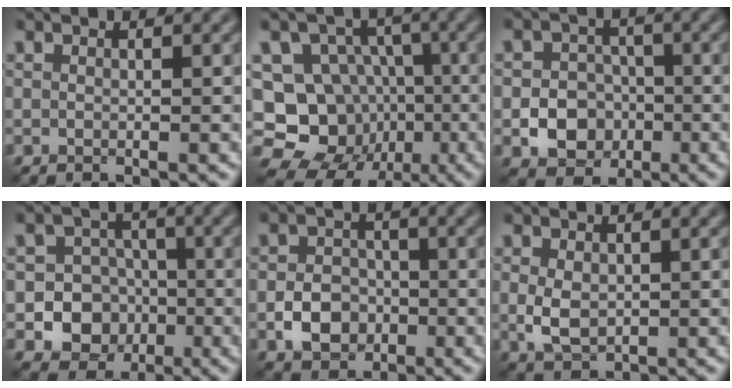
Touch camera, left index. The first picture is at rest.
{"total": 17.0, "force": [-5.0, 15.5, 5.0], "torque": [-0.118, 0.008, -0.087]}
{"total": 6.1, "force": [-2.2, 5.2, 2.3], "torque": [-0.015, -0.003, -0.058]}
{"total": 10.4, "force": [-3.6, 9.3, 2.9], "torque": [-0.031, -0.016, -0.077]}
{"total": 3.8, "force": [-1.5, 3.0, 1.9], "torque": [-0.030, 0.002, -0.029]}
{"total": 2.8, "force": [-0.2, 1.9, 2.0], "torque": [-0.048, -0.002, -0.002]}